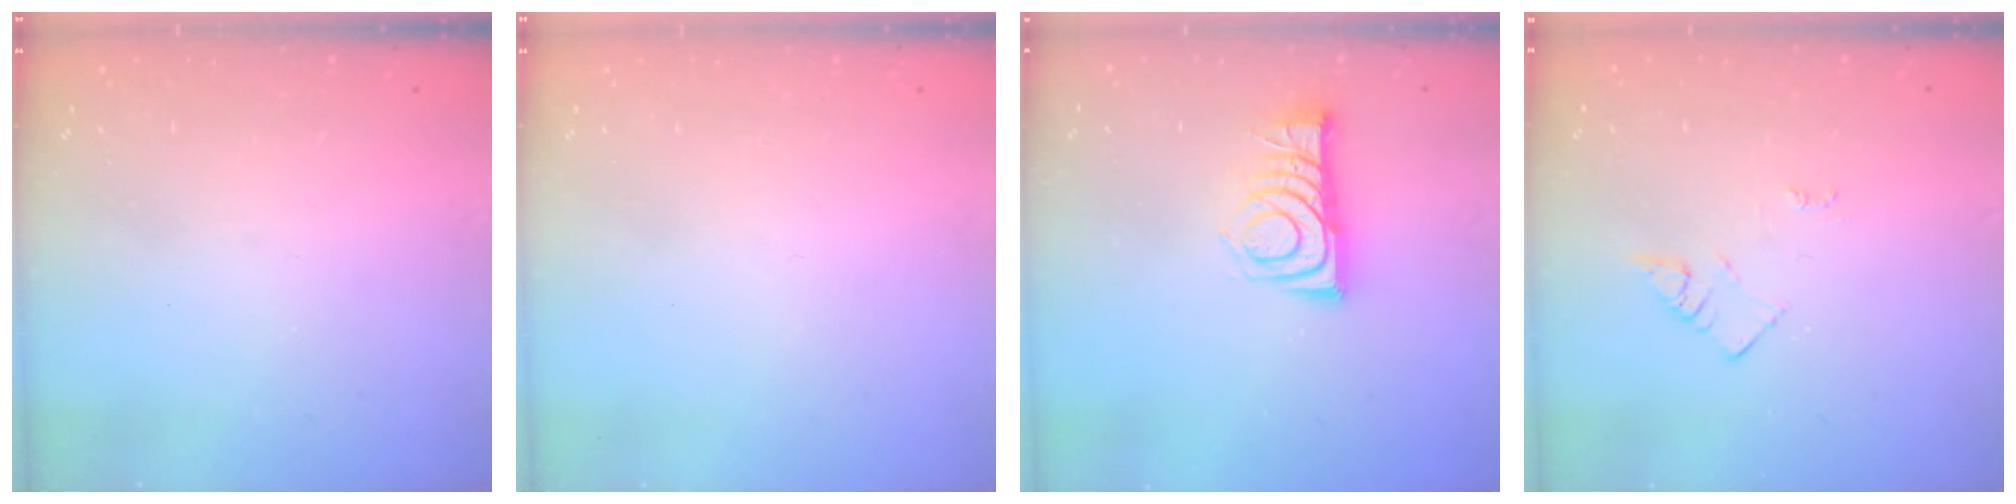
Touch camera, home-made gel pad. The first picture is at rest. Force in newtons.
{"total": 1.6, "press": 1.6, "slide": 0.1}
{"total": 8.2, "press": 8.2, "slide": 0.9}
{"total": 3.1, "press": 3.1, "slide": 0.4}